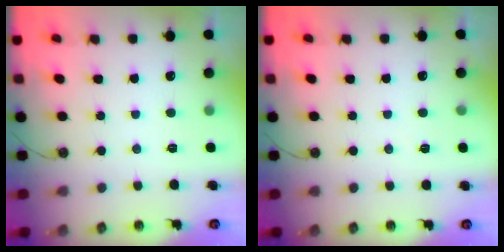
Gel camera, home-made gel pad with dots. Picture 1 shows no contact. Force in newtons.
{"total": 4.6, "press": 1.3, "slide": 4.4}